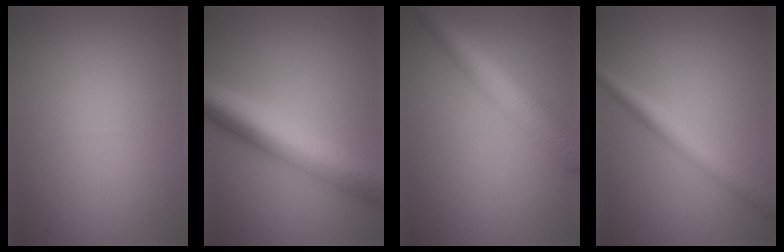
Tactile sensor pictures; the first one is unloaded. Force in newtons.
{"total": 9.4, "press": 9.4, "slide": 0.0}
{"total": 6.1, "press": 6.1, "slide": 0.2}
{"total": 3.4, "press": 3.4, "slide": 0.1}